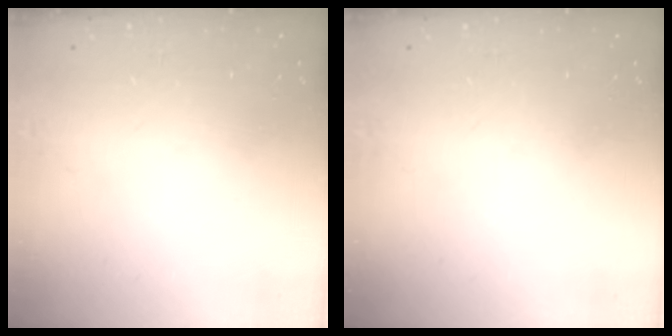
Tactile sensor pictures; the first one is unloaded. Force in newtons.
{"total": 0.0}